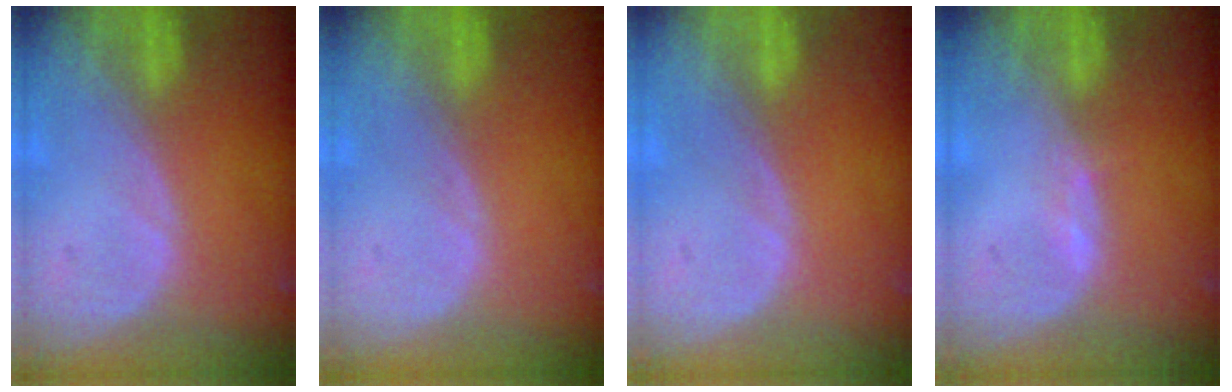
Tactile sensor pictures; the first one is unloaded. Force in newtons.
{"total": 0.0}
{"total": 0.0}
{"total": 1.0, "press": 0.8, "slide": 0.5}